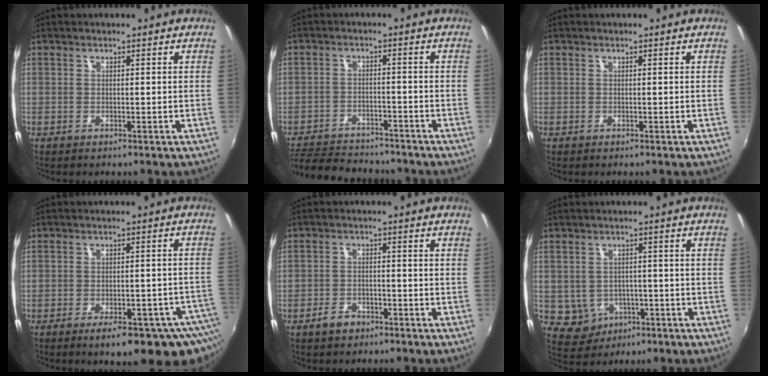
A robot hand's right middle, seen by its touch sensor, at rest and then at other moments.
{"total": 11.7, "force": [-9.8, 5.3, 3.4], "torque": [-0.098, 0.016, -0.142]}
{"total": 0.0}
{"total": 15.1, "force": [-10.8, 4.6, 9.4], "torque": [-0.117, -0.028, -0.131]}
{"total": 3.8, "force": [-2.8, 2.2, 1.3], "torque": [-0.036, 0.007, -0.045]}
{"total": 6.8, "force": [-2.4, 6.0, 2.0], "torque": [-0.061, 0.006, -0.015]}